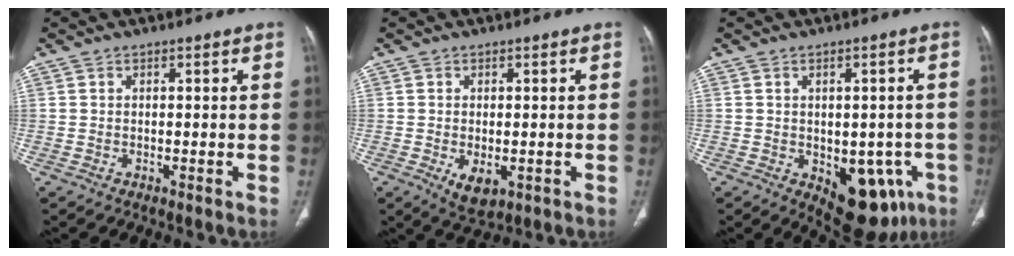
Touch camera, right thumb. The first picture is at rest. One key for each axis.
{"total": 4.6, "fx": -1.3, "fy": 2.6, "fz": 3.6, "tx": -0.058, "ty": -0.008, "tz": -0.010}
{"total": 12.7, "fx": -4.5, "fy": 7.3, "fz": 9.4, "tx": -0.071, "ty": 0.008, "tz": -0.042}